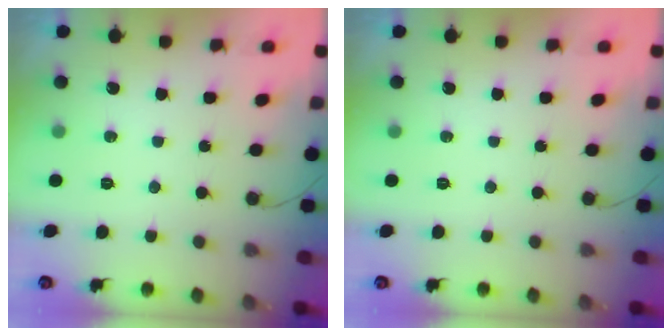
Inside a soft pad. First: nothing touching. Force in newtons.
{"total": 0.0}